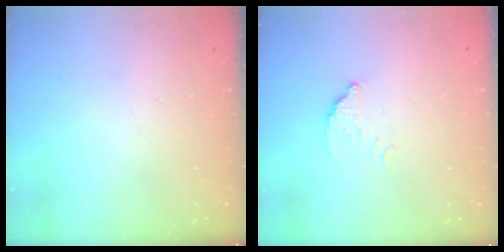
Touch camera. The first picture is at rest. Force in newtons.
{"total": 4.9, "press": 4.9, "slide": 0.1}